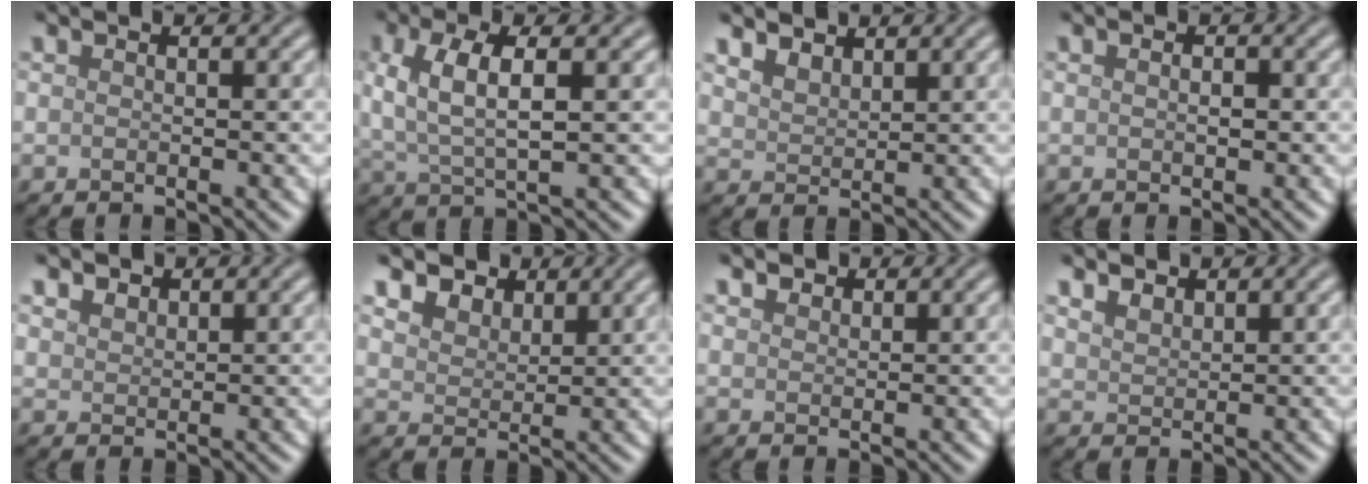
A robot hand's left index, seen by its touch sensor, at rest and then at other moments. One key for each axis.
{"total": 5.3, "fx": 1.3, "fy": 2.0, "fz": 4.7, "tx": -0.101, "ty": 0.004, "tz": 0.025}
{"total": 3.0, "fx": 2.4, "fy": 1.4, "fz": 1.0, "tx": -0.030, "ty": -0.002, "tz": 0.051}
{"total": 1.0, "fx": 0.1, "fy": 0.4, "fz": 0.9, "tx": -0.014, "ty": -0.002, "tz": 0.004}
{"total": 1.6, "fx": 1.3, "fy": 0.9, "fz": 0.3, "tx": -0.011, "ty": -0.002, "tz": 0.031}
{"total": 5.0, "fx": 3.8, "fy": 2.8, "fz": 1.5, "tx": -0.063, "ty": -0.001, "tz": 0.067}
{"total": 1.5, "fx": 1.3, "fy": 0.7, "fz": 0.2, "tx": -0.006, "ty": -0.005, "tz": 0.027}
{"total": 2.2, "fx": 1.8, "fy": 1.0, "fz": 0.6, "tx": -0.020, "ty": 0.000, "tz": 0.042}